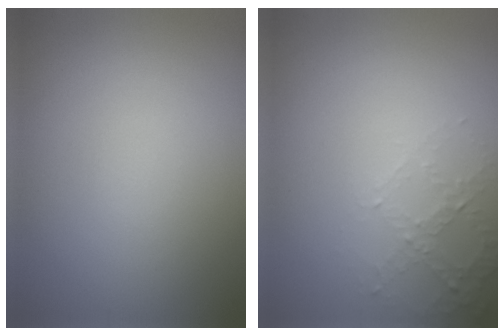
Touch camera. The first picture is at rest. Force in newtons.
{"total": 2.2, "press": 2.1, "slide": 0.6}